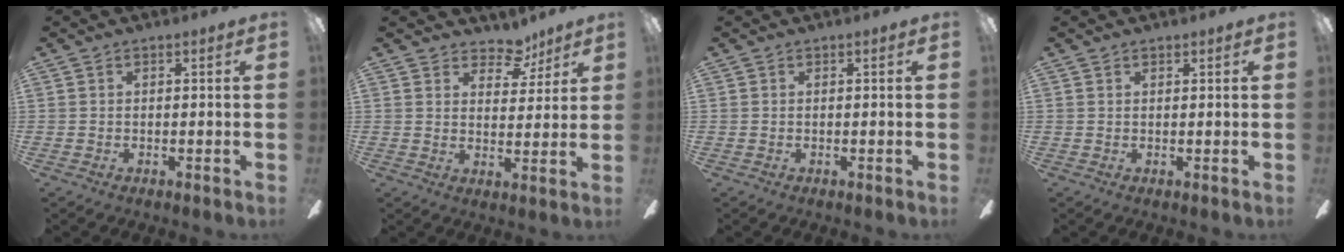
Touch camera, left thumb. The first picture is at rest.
{"total": 7.0, "force": [5.4, 3.9, 2.2], "torque": [-0.022, -0.033, 0.095]}
{"total": 0.0}
{"total": 0.7, "force": [0.6, 0.4, 0.2], "torque": [-0.005, 0.002, 0.011]}